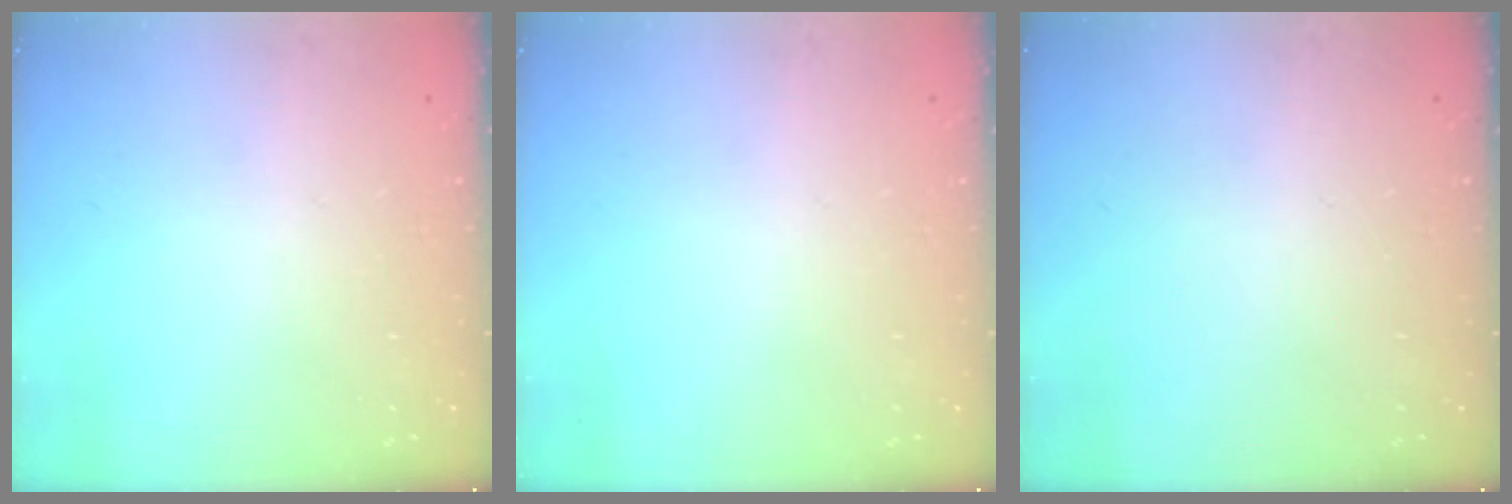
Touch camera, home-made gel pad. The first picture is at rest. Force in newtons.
{"total": 0.0}
{"total": 0.0}